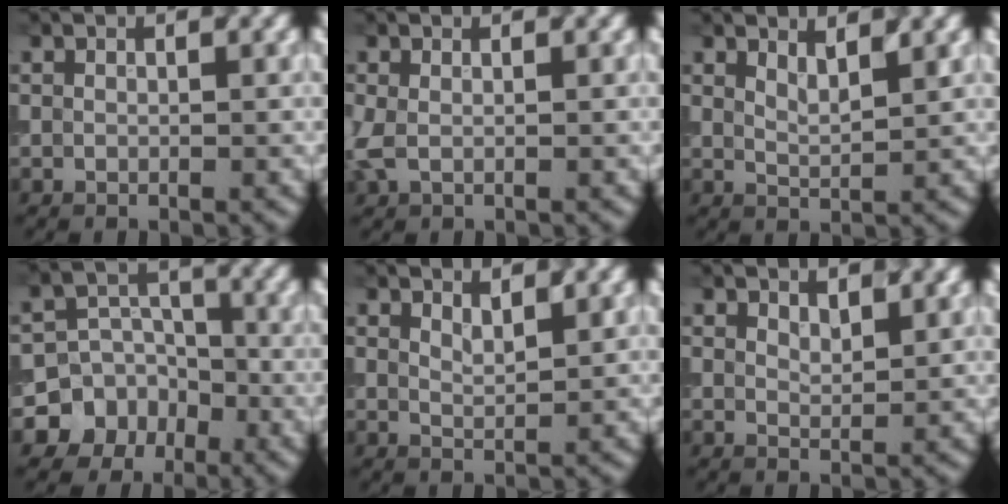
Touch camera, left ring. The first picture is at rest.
{"total": 1.3, "force": [0.1, 0.7, 1.1], "torque": [-0.026, 0.002, 0.000]}
{"total": 2.1, "force": [1.6, 0.5, 1.3], "torque": [-0.016, -0.002, 0.027]}
{"total": 8.6, "force": [-4.1, 7.6, 1.0], "torque": [-0.005, -0.004, -0.086]}
{"total": 1.5, "force": [1.3, 0.3, 0.8], "torque": [-0.013, 0.000, 0.023]}
{"total": 1.6, "force": [1.4, 0.5, 0.7], "torque": [-0.012, 0.000, 0.027]}